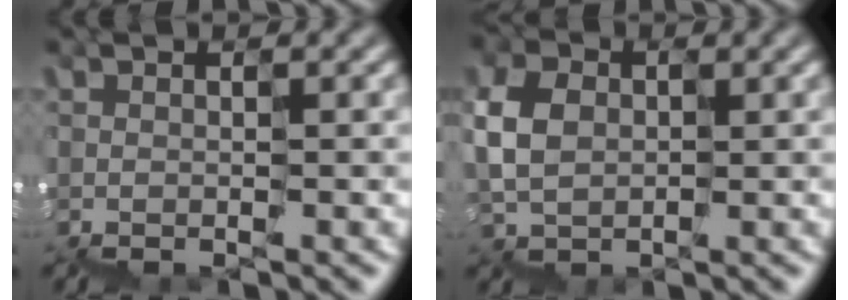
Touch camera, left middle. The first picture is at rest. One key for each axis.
{"total": 2.6, "fx": 0.6, "fy": 2.5, "fz": 0.4, "tx": -0.021, "ty": 0.023, "tz": 0.005}